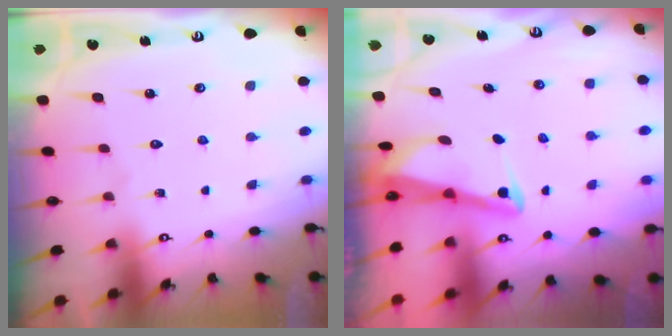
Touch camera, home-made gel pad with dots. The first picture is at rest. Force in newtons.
{"total": 3.0, "press": 3.0, "slide": 0.3}